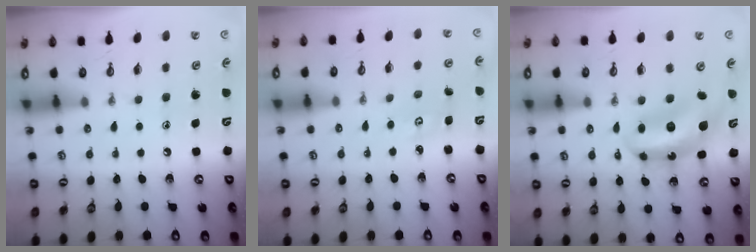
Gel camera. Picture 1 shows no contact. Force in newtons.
{"total": 2.5, "press": 2.4, "slide": 0.3}
{"total": 7.3, "press": 7.2, "slide": 0.7}